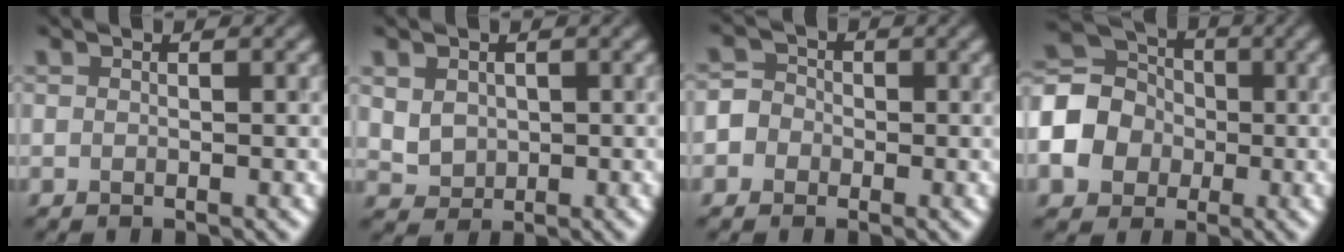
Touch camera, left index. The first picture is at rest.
{"total": 3.1, "force": [0.8, 2.7, 1.5], "torque": [-0.040, 0.006, 0.020]}
{"total": 4.4, "force": [-1.8, 3.9, 0.5], "torque": [0.012, 0.010, -0.058]}
{"total": 7.7, "force": [-1.9, 6.7, 3.3], "torque": [-0.079, -0.007, -0.054]}